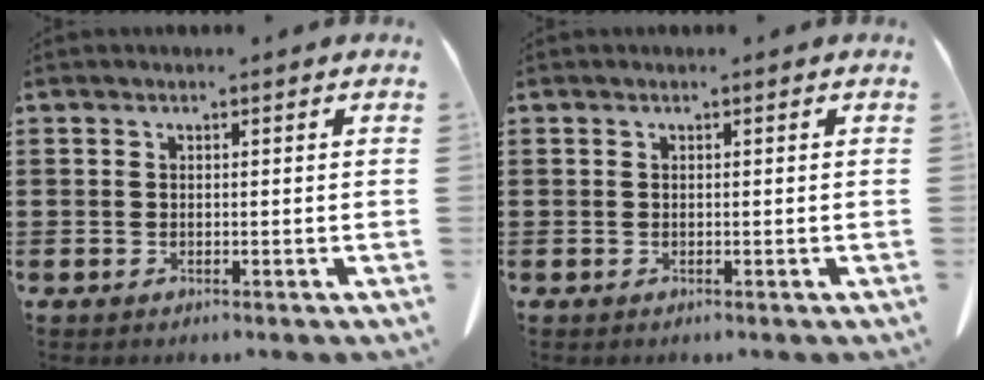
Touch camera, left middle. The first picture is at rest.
{"total": 0.0}